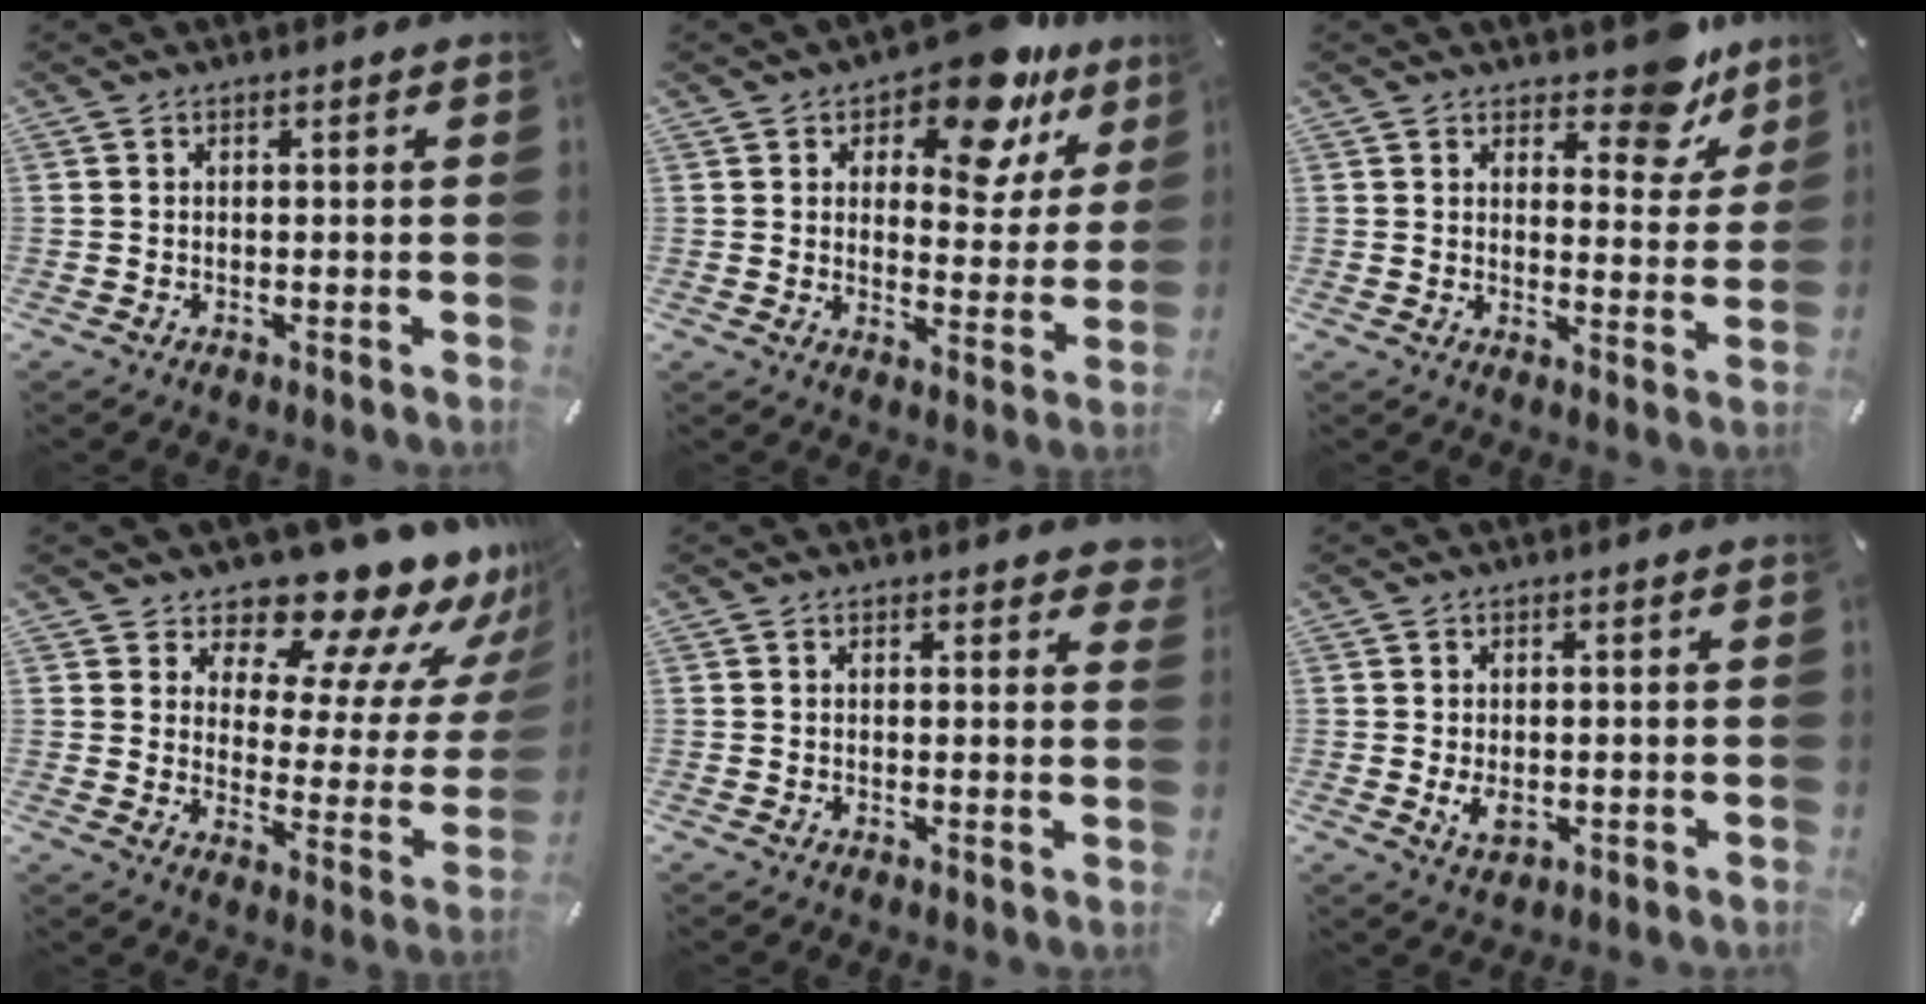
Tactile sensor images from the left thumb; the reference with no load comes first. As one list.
[{"total": 14.1, "force": [10.1, 5.9, 8.0], "torque": [-0.107, -0.064, 0.170]}, {"total": 10.1, "force": [7.8, 4.7, 4.4], "torque": [-0.034, -0.063, 0.132]}, {"total": 14.8, "force": [13.3, 4.6, 4.6], "torque": [-0.078, -0.126, 0.220]}, {"total": 2.3, "force": [1.8, 1.1, 0.8], "torque": [-0.005, -0.008, 0.030]}, {"total": 3.3, "force": [-0.2, 2.2, 2.5], "torque": [-0.051, -0.005, -0.008]}]